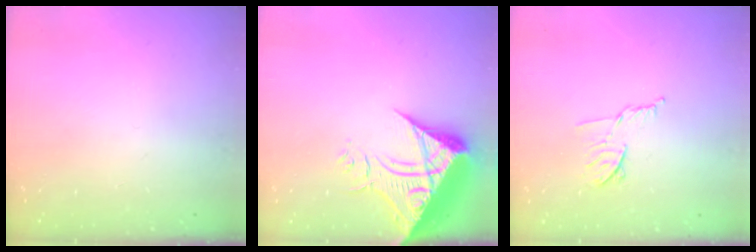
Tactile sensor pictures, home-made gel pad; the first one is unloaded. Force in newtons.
{"total": 19.4, "press": 19.3, "slide": 2.1}
{"total": 7.4, "press": 7.3, "slide": 1.2}